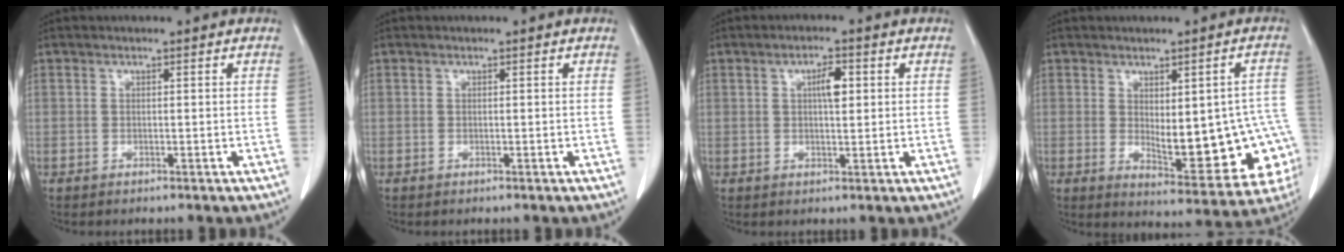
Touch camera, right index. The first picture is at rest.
{"total": 0.0}
{"total": 3.5, "force": [0.9, 1.0, 3.2], "torque": [-0.053, 0.005, 0.013]}
{"total": 15.7, "force": [-2.2, 5.6, 14.5], "torque": [-0.134, 0.008, -0.008]}